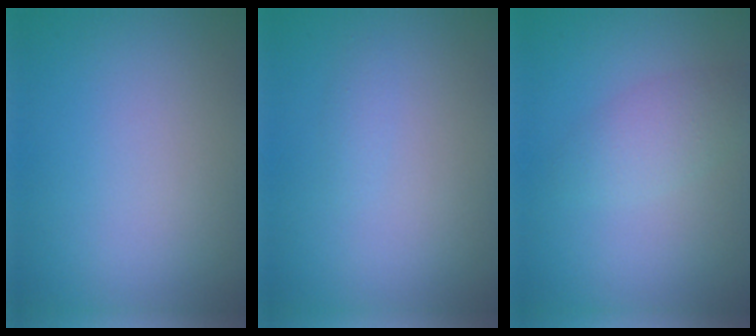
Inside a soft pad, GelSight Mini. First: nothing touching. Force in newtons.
{"total": 0.6, "press": 0.6, "slide": 0.0}
{"total": 2.4, "press": 2.4, "slide": 0.1}